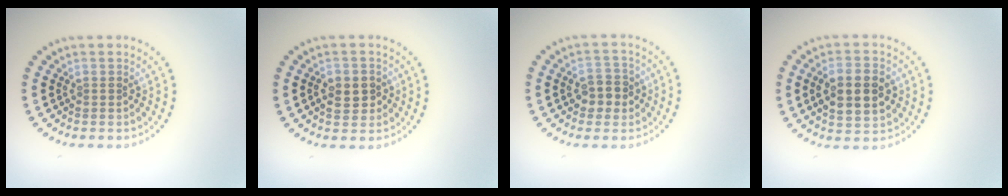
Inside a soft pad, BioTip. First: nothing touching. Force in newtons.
{"total": 2.8, "press": 2.7, "slide": 0.5}
{"total": 2.8, "press": 2.8, "slide": 0.4}
{"total": 5.7, "press": 5.7, "slide": 0.4}